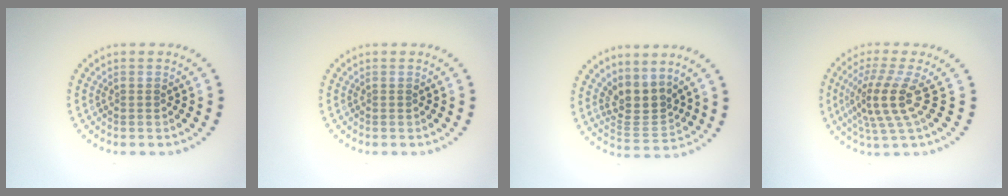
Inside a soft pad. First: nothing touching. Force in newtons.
{"total": 0.0}
{"total": 3.3, "press": 2.4, "slide": 2.2}
{"total": 4.2, "press": 3.0, "slide": 2.9}